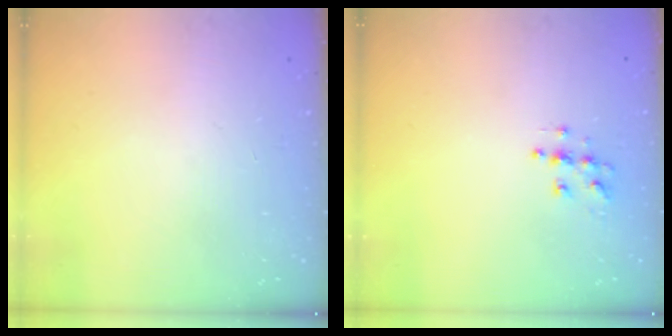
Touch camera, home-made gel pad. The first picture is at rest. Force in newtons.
{"total": 5.7, "press": 5.7, "slide": 0.4}